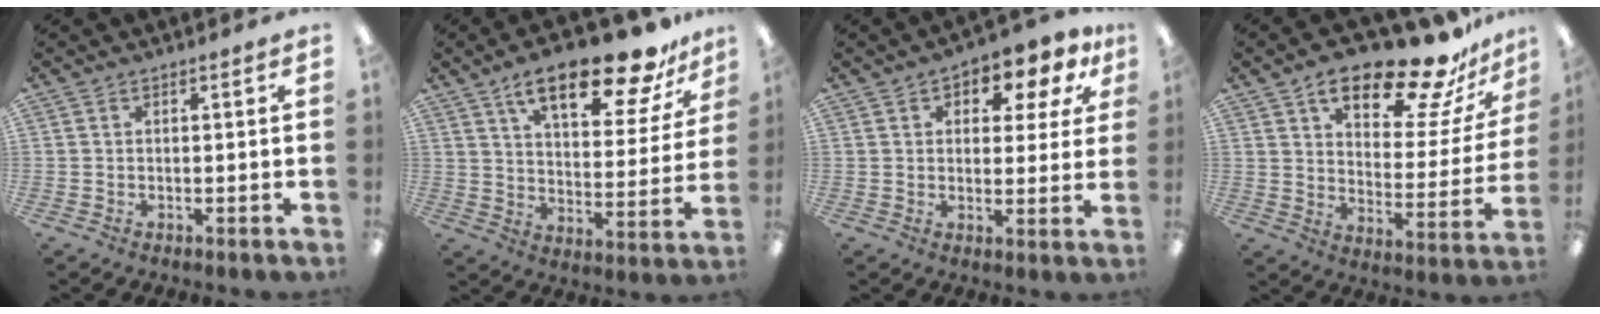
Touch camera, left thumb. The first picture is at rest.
{"total": 19.0, "force": [13.5, 6.1, 11.9], "torque": [-0.185, -0.078, 0.220]}
{"total": 6.6, "force": [3.7, 3.7, 4.0], "torque": [-0.052, -0.015, 0.058]}
{"total": 20.4, "force": [14.9, 7.2, 11.9], "torque": [-0.178, -0.092, 0.245]}